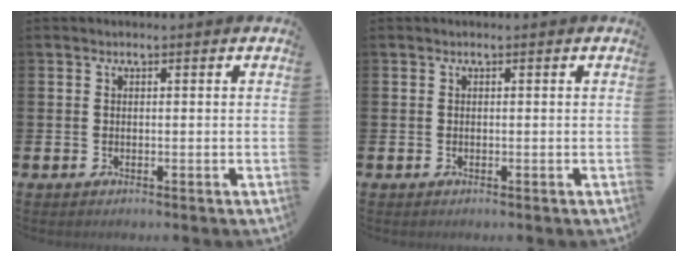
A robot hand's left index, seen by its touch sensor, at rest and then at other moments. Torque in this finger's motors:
{"motor_torque": [-0.14, -0.02, -0.02, -0.01]}